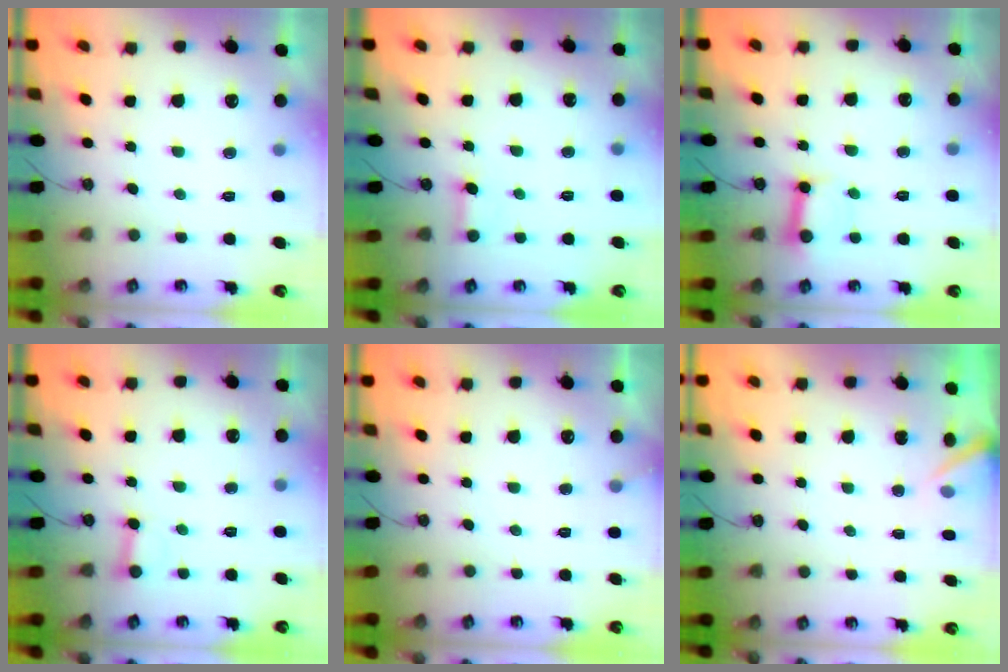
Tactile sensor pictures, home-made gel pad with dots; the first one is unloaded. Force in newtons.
{"total": 2.1, "press": 2.1, "slide": 0.1}
{"total": 9.4, "press": 9.3, "slide": 1.0}
{"total": 2.3, "press": 2.3, "slide": 0.1}
{"total": 3.2, "press": 3.2, "slide": 0.2}
{"total": 2.9, "press": 2.9, "slide": 0.2}